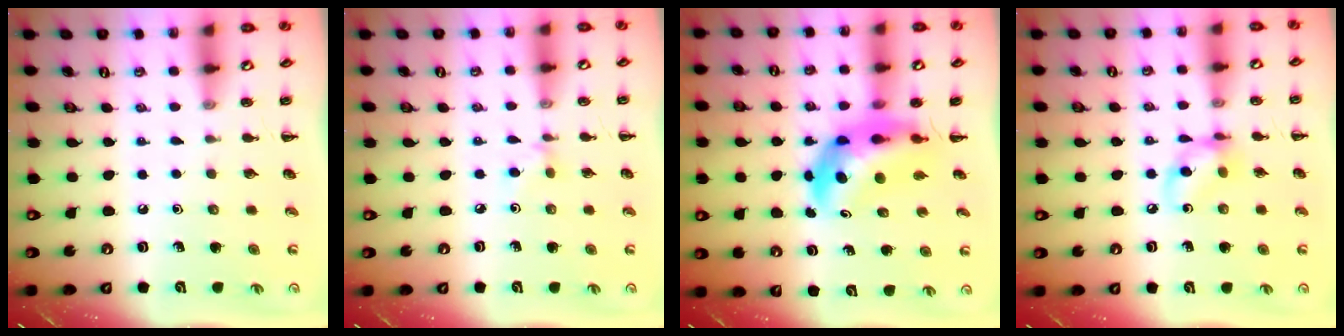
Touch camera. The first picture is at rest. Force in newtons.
{"total": 3.0, "press": 2.9, "slide": 1.0}
{"total": 7.2, "press": 6.8, "slide": 2.3}
{"total": 8.4, "press": 8.4, "slide": 0.6}